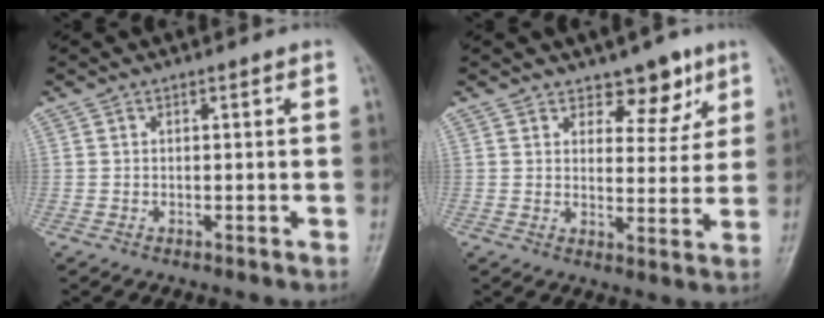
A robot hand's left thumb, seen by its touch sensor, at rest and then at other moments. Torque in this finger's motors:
{"motor_torque": [0.18, 0.01, -0.22, -0.05, 0.01]}